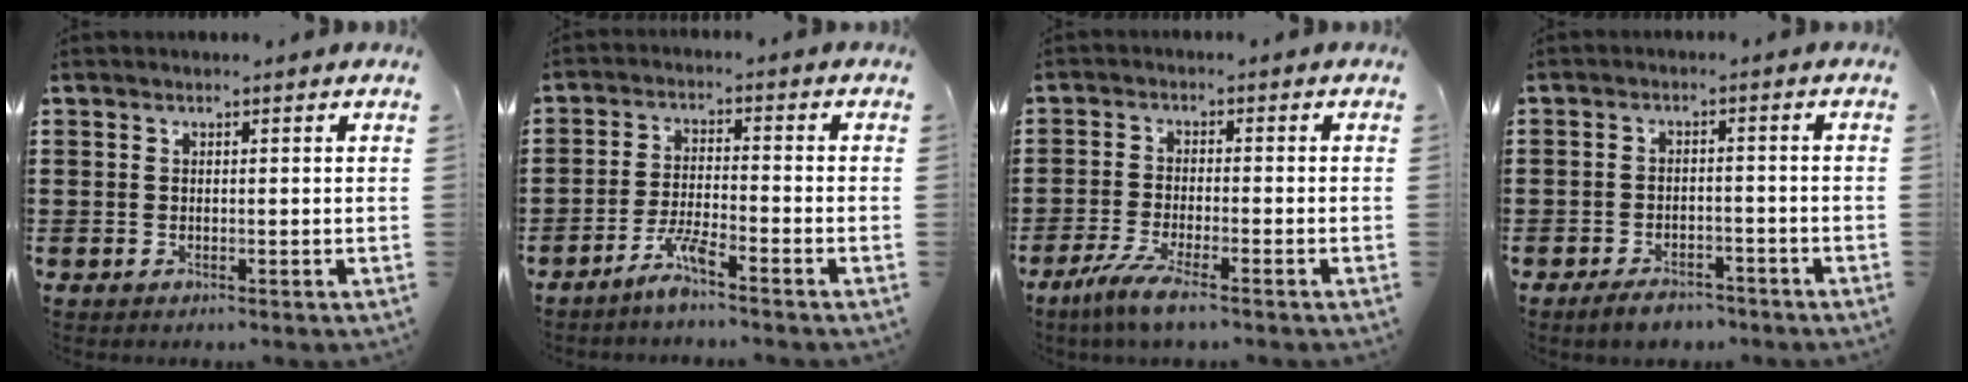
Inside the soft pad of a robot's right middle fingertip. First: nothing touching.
{"total": 4.4, "force": [-3.5, 0.2, 2.6], "torque": [-0.060, -0.001, -0.069]}
{"total": 5.0, "force": [-3.9, 0.3, 3.2], "torque": [-0.079, -0.020, -0.078]}
{"total": 3.5, "force": [-3.2, 1.1, 1.0], "torque": [-0.024, 0.004, -0.065]}